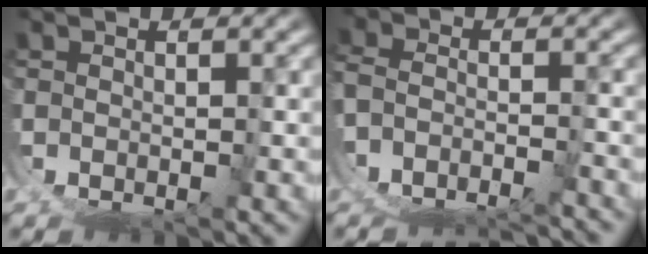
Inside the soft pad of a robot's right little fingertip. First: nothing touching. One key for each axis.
{"total": 8.6, "fx": -7.1, "fy": 4.0, "fz": 3.0, "tx": -0.059, "ty": -0.028, "tz": -0.104}